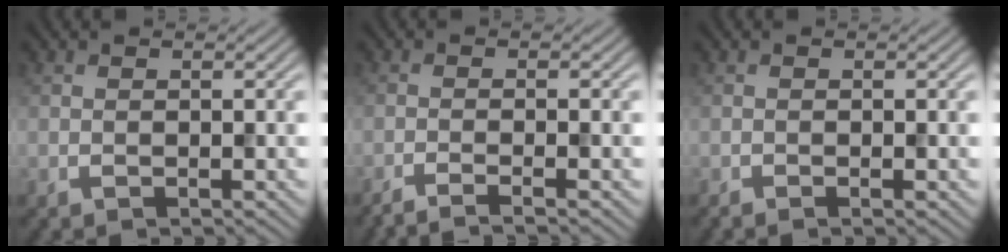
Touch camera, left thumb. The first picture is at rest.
{"total": 3.2, "force": [-2.2, 0.6, 2.3], "torque": [-0.016, 0.003, -0.049]}
{"total": 0.6, "force": [-0.4, 0.1, 0.4], "torque": [-0.005, -0.003, -0.010]}